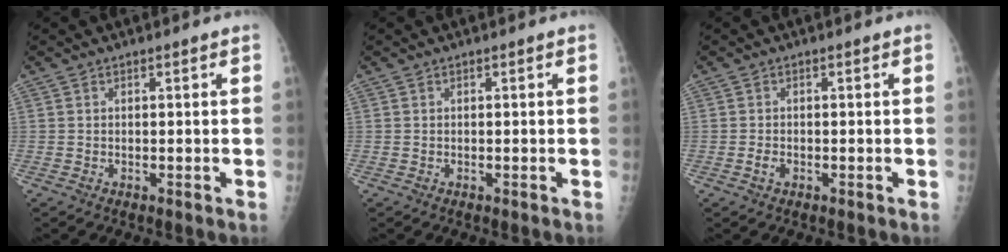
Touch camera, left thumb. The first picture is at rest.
{"total": 0.0}
{"total": 1.4, "force": [-0.6, 0.9, 0.9], "torque": [-0.017, 0.000, -0.011]}